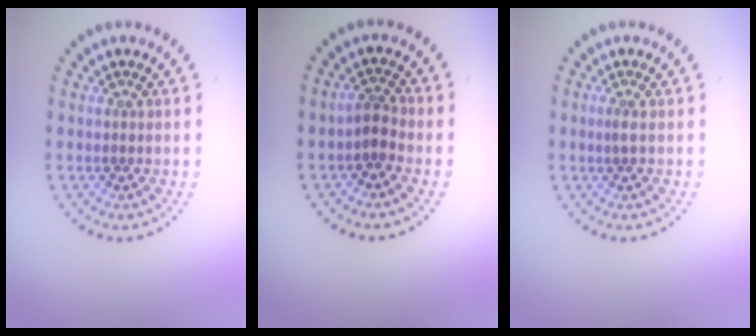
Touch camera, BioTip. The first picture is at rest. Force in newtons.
{"total": 1.7, "press": 1.4, "slide": 1.0}
{"total": 0.8, "press": 0.5, "slide": 0.6}